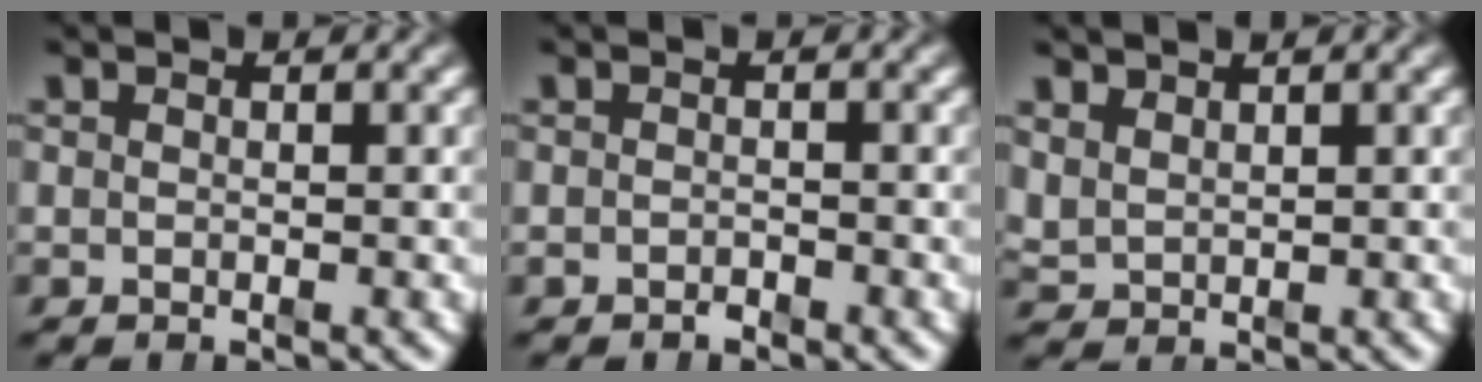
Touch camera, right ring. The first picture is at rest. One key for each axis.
{"total": 1.0, "fx": -0.9, "fy": -0.2, "fz": -0.1, "tx": 0.007, "ty": -0.007, "tz": -0.011}
{"total": 2.0, "fx": 1.6, "fy": 1.1, "fz": 0.4, "tx": -0.011, "ty": -0.001, "tz": 0.041}